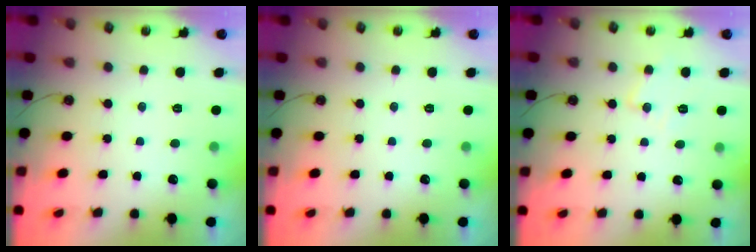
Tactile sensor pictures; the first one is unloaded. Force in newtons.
{"total": 0.0}
{"total": 8.0, "press": 8.0, "slide": 0.6}